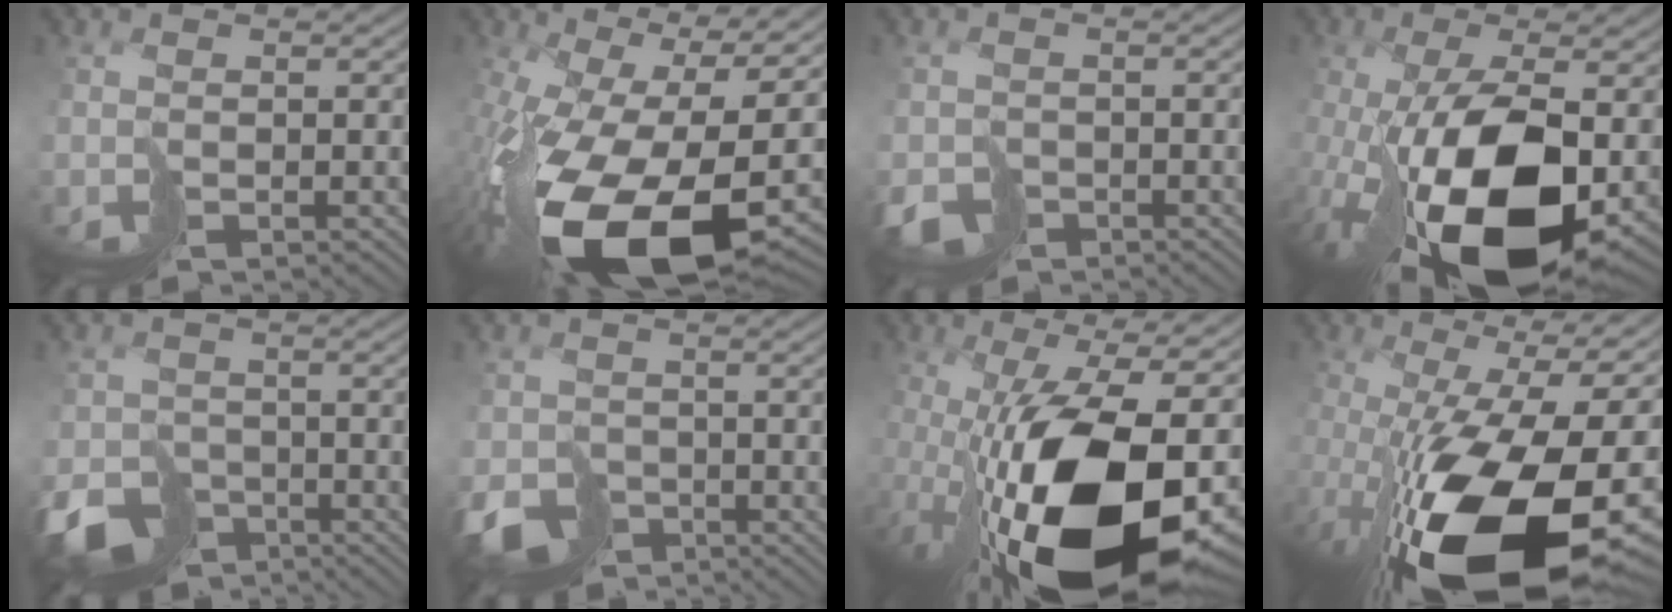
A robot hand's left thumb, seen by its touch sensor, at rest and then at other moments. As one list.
[{"total": 20.7, "force": [-6.6, 10.4, 16.6], "torque": [-0.335, -0.082, -0.073]}, {"total": 2.7, "force": [-2.1, 1.7, 0.6], "torque": [-0.008, -0.008, -0.041]}, {"total": 18.2, "force": [-5.7, 7.9, 15.4], "torque": [-0.298, -0.054, -0.070]}, {"total": 6.8, "force": [-4.7, 4.3, 2.4], "torque": [-0.045, -0.023, -0.084]}, {"total": 5.0, "force": [-3.5, 3.1, 1.8], "torque": [-0.031, -0.012, -0.067]}, {"total": 20.3, "force": [-5.7, 9.2, 17.2], "torque": [-0.302, -0.051, -0.076]}, {"total": 20.4, "force": [-6.5, 9.2, 17.1], "torque": [-0.295, -0.043, -0.092]}]